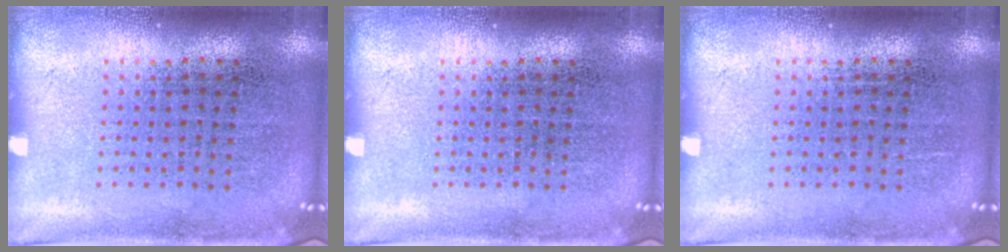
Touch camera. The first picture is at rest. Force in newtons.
{"total": 0.0}
{"total": 0.0}